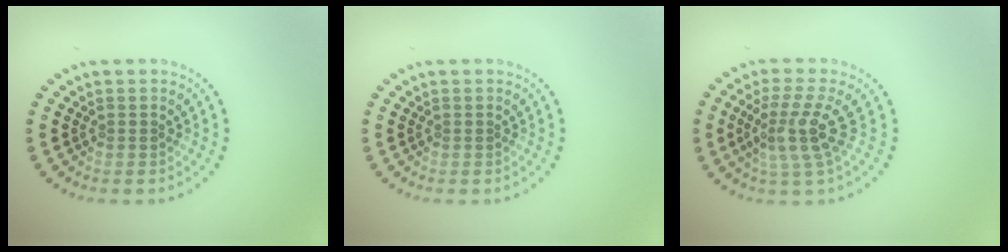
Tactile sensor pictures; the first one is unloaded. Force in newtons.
{"total": 0.0}
{"total": 4.0, "press": 2.9, "slide": 2.8}